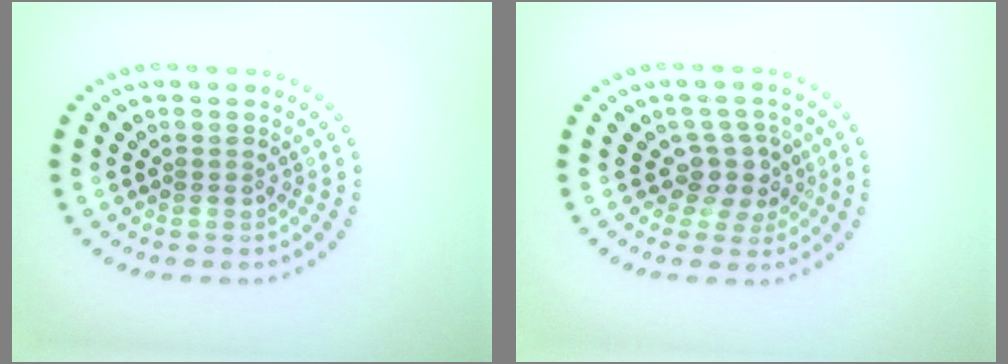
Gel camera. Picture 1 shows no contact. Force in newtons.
{"total": 2.9, "press": 2.3, "slide": 1.8}